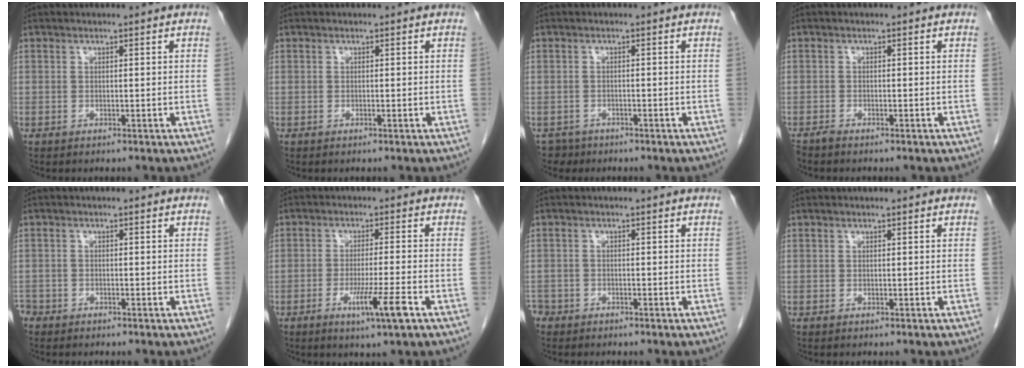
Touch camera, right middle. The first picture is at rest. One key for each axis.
{"total": 0.0}
{"total": 2.1, "fx": -1.6, "fy": 1.3, "fz": -0.3, "tx": 0.001, "ty": 0.003, "tz": -0.026}
{"total": 1.0, "fx": -1.0, "fy": 0.0, "fz": 0.3, "tx": -0.011, "ty": -0.003, "tz": -0.019}
{"total": 2.5, "fx": -2.0, "fy": 1.4, "fz": 0.3, "tx": -0.008, "ty": 0.003, "tz": -0.039}
{"total": 6.3, "fx": -2.9, "fy": -0.6, "fz": 5.5, "tx": -0.096, "ty": -0.016, "tz": -0.051}
{"total": 2.9, "fx": -2.3, "fy": 1.7, "fz": 0.4, "tx": -0.008, "ty": 0.004, "tz": -0.046}
{"total": 0.0}